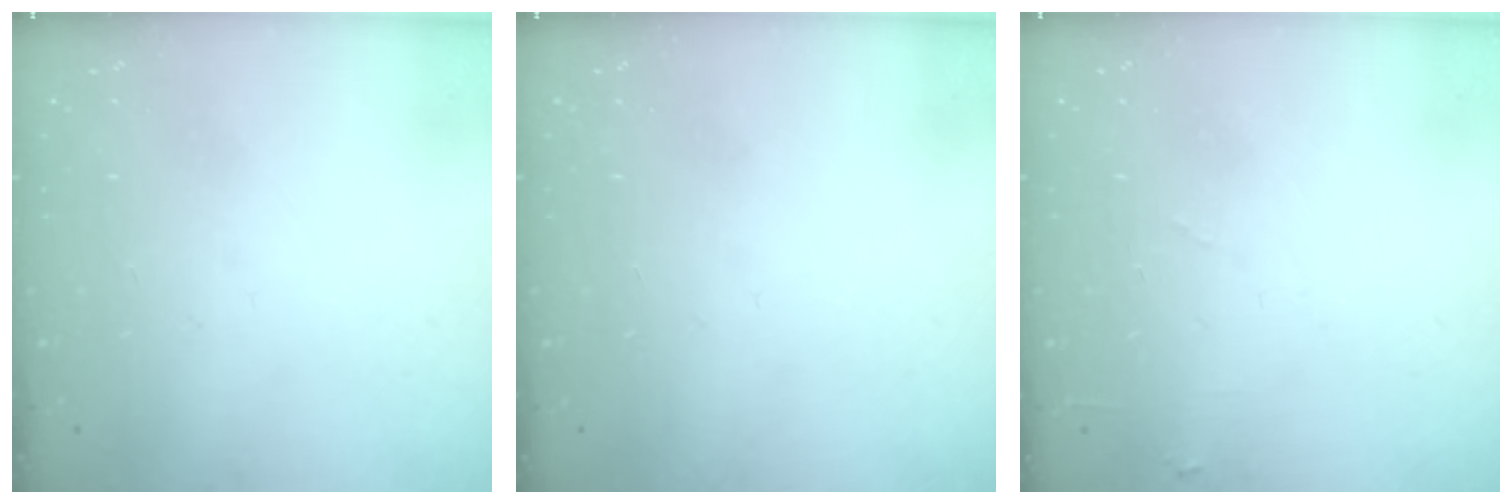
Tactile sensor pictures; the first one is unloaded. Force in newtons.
{"total": 0.0}
{"total": 4.6, "press": 4.6, "slide": 0.6}